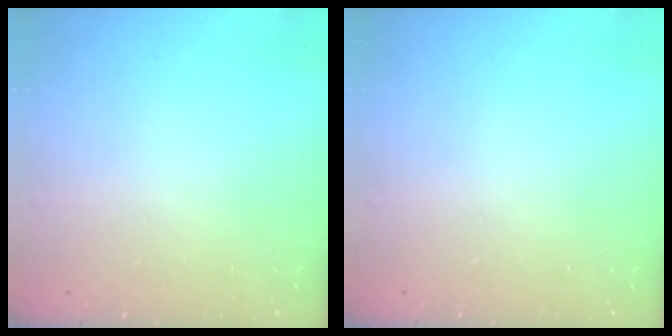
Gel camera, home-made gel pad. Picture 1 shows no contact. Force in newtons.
{"total": 0.0}